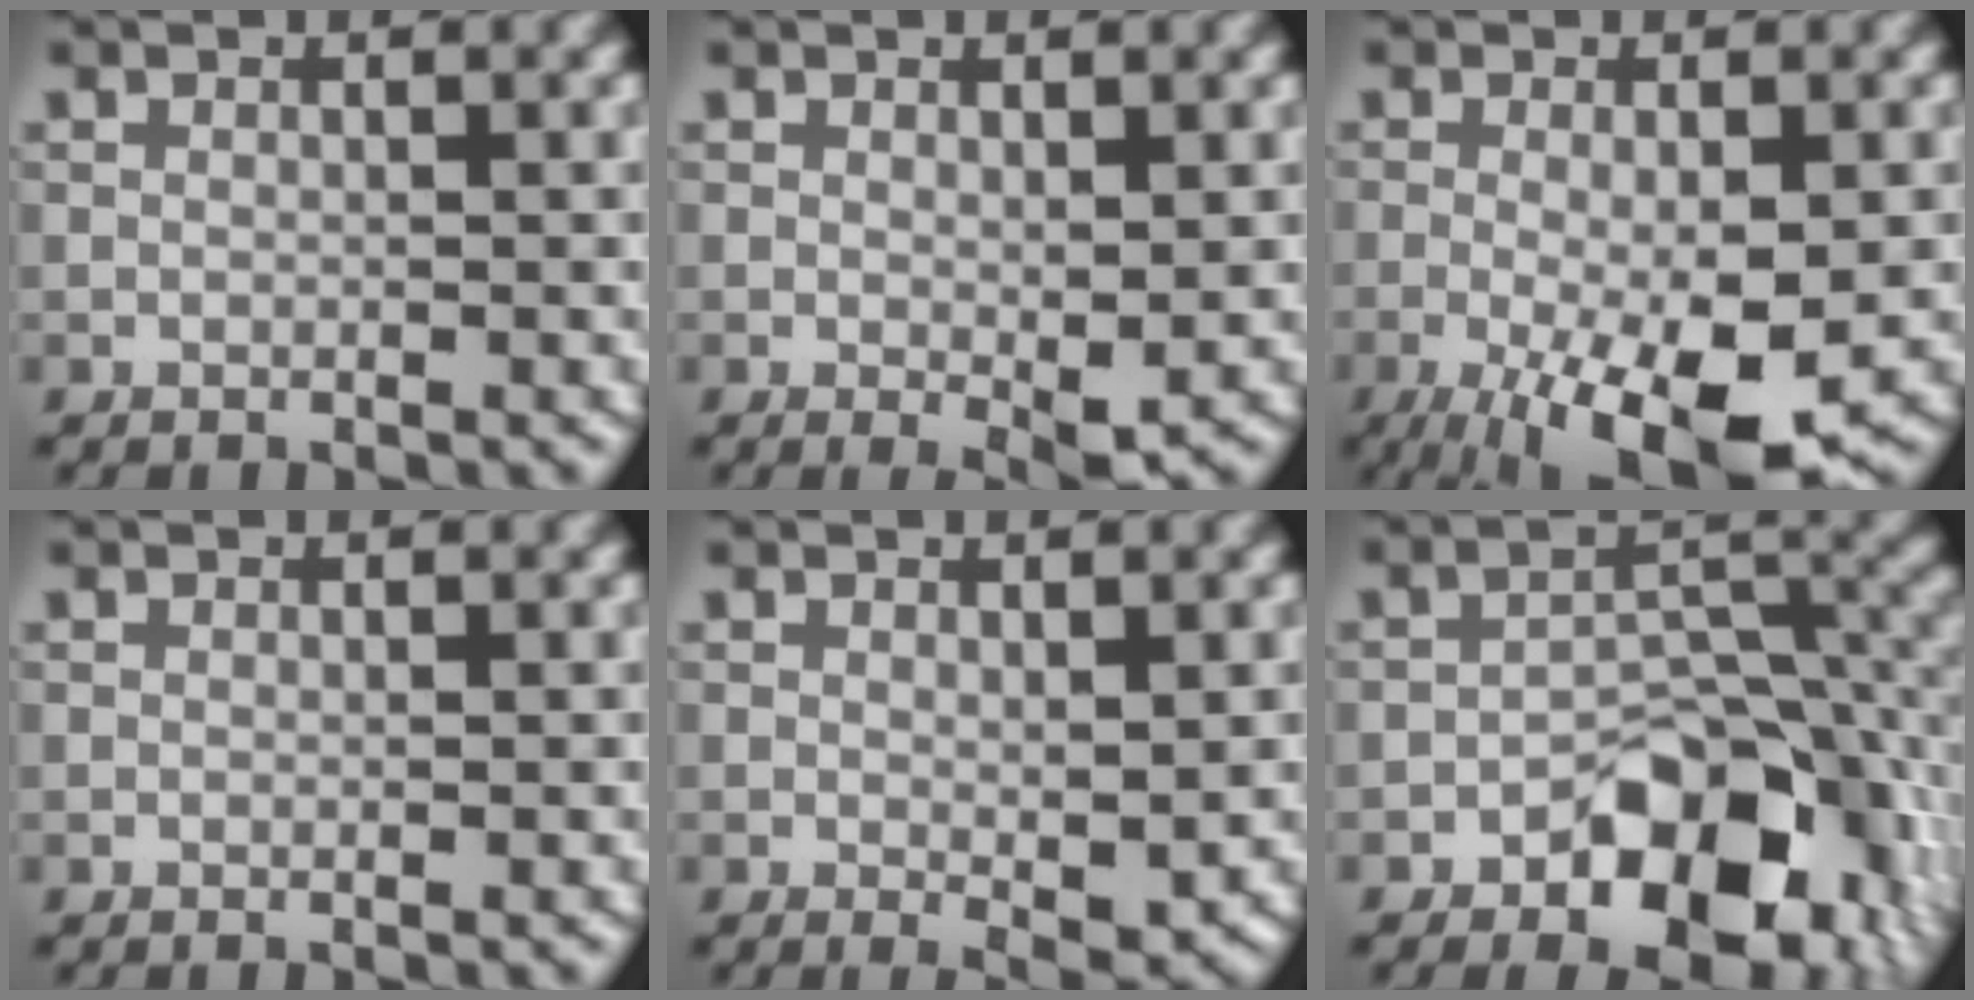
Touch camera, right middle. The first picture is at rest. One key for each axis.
{"total": 1.9, "fx": 0.0, "fy": 0.5, "fz": 1.8, "tx": -0.024, "ty": -0.007, "tz": 0.003}
{"total": 9.0, "fx": -3.2, "fy": 2.7, "fz": 7.9, "tx": -0.140, "ty": -0.019, "tz": -0.041}
{"total": 0.0}
{"total": 2.0, "fx": 0.1, "fy": 0.5, "fz": 1.9, "tx": -0.026, "ty": -0.007, "tz": 0.005}
{"total": 10.1, "fx": -5.0, "fy": 5.6, "fz": 6.7, "tx": -0.074, "ty": 0.002, "tz": -0.084}